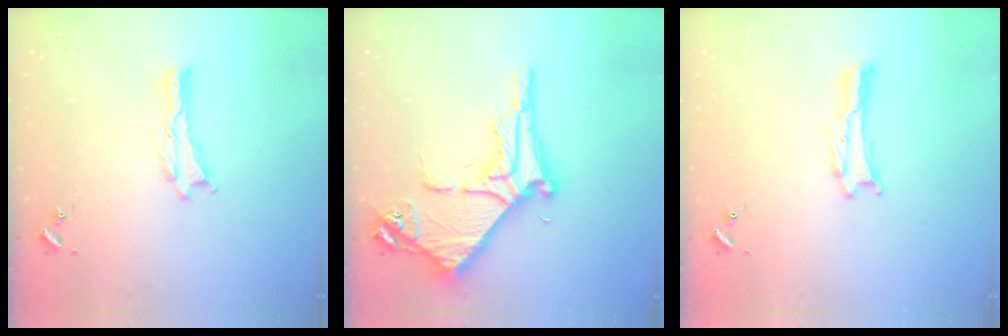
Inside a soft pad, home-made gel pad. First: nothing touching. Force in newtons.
{"total": 8.7, "press": 8.7, "slide": 1.0}
{"total": 0.0}